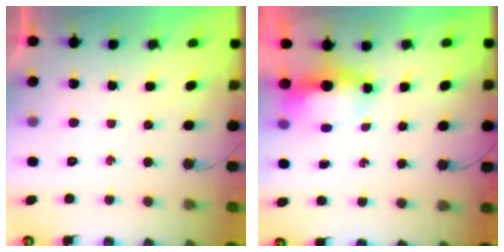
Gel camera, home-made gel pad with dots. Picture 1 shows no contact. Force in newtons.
{"total": 6.5, "press": 6.4, "slide": 1.1}